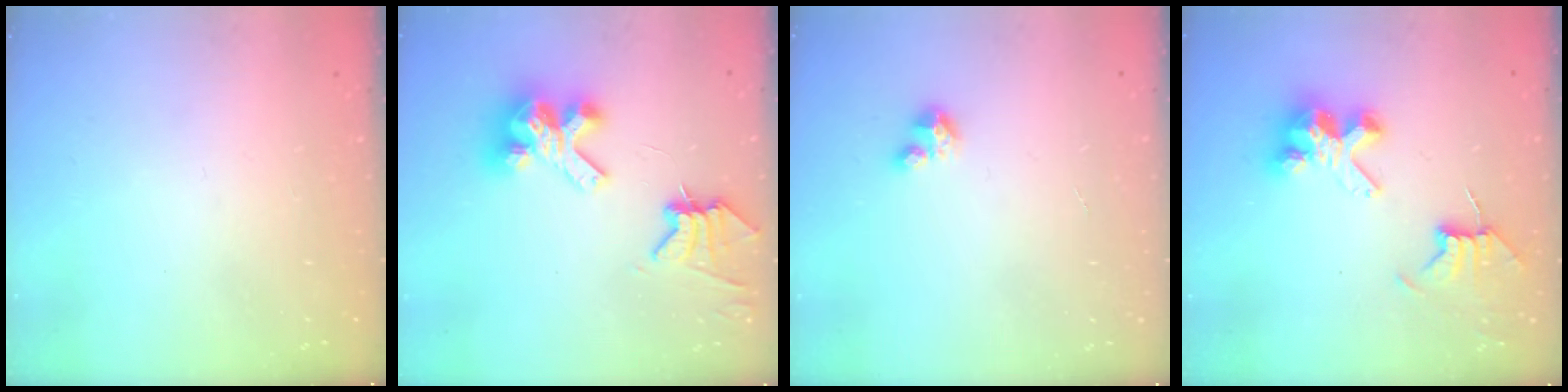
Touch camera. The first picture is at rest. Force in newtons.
{"total": 10.4, "press": 10.3, "slide": 1.0}
{"total": 2.8, "press": 2.8, "slide": 0.2}
{"total": 8.7, "press": 8.6, "slide": 0.7}